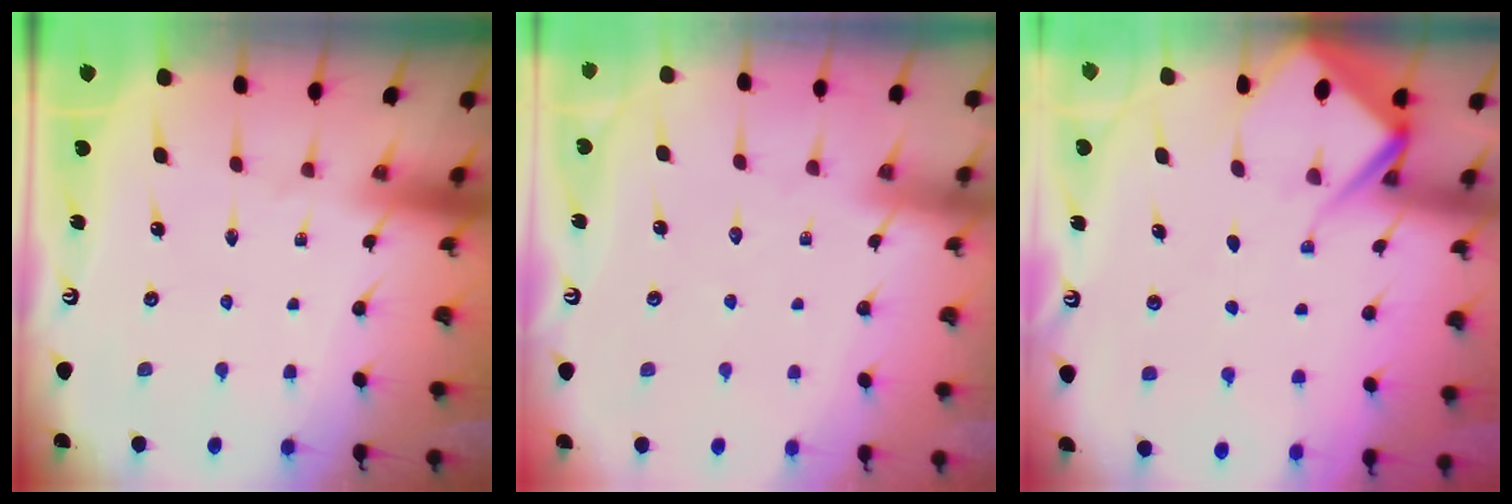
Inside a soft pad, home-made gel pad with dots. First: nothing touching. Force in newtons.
{"total": 2.5, "press": 2.4, "slide": 0.4}
{"total": 7.3, "press": 7.3, "slide": 0.7}